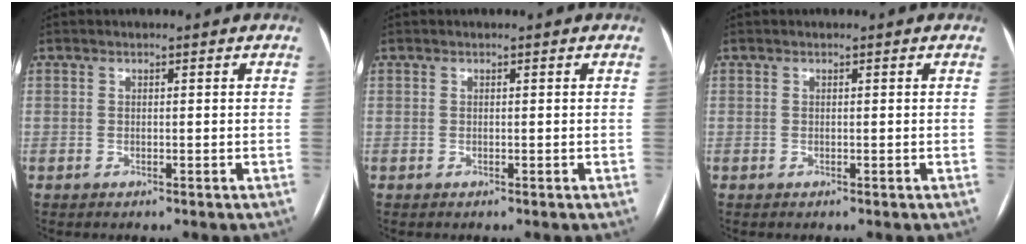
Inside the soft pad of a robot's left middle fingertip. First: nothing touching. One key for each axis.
{"total": 0.0}
{"total": 0.0}